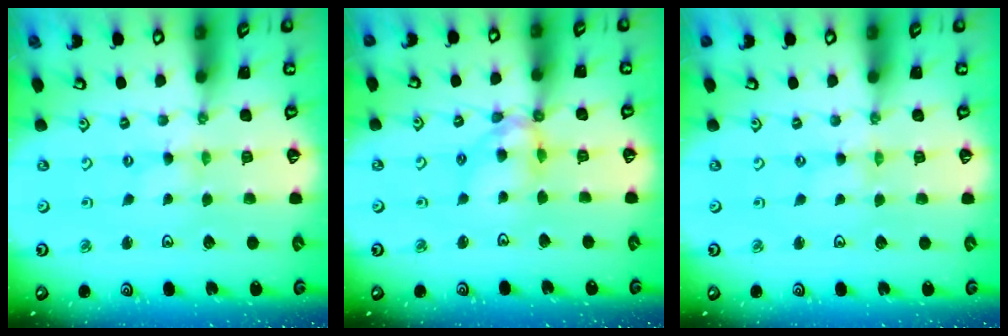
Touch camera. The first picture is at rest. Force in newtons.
{"total": 11.5, "press": 11.4, "slide": 1.4}
{"total": 0.0}